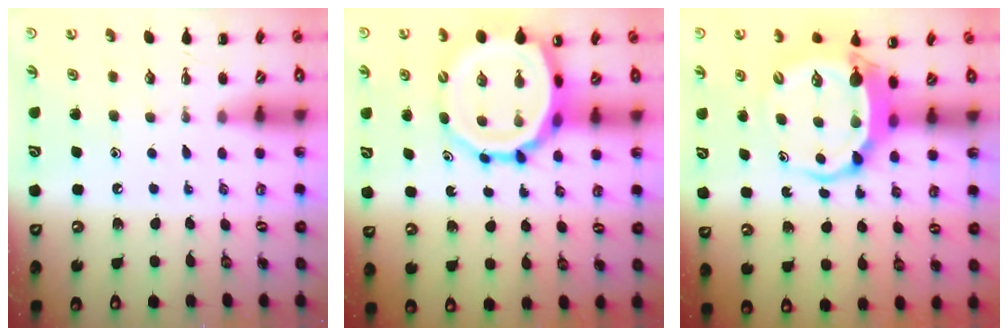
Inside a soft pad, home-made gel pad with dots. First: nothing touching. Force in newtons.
{"total": 13.2, "press": 12.8, "slide": 3.5}
{"total": 6.5, "press": 6.4, "slide": 1.0}